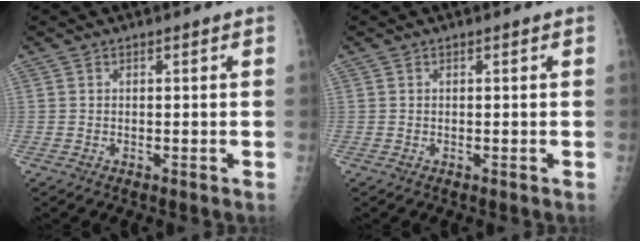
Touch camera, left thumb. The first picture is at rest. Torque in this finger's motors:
{"motor_torque": [-0.03, 0.09, -0.10, -0.12, 0.00]}